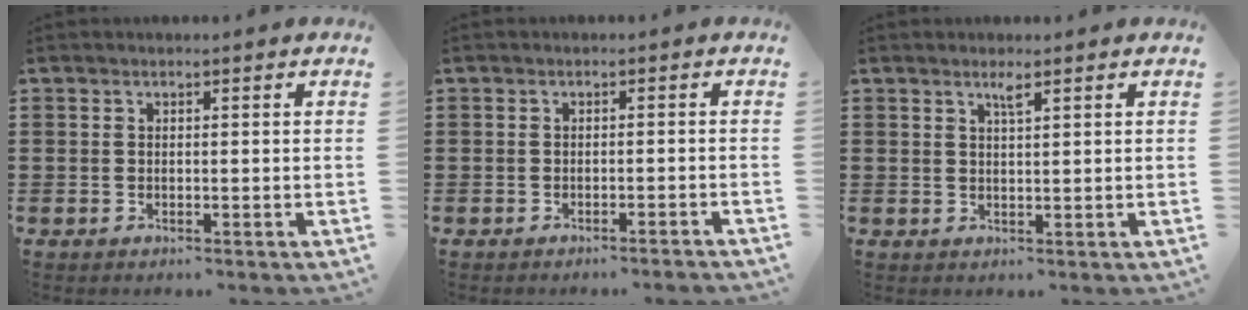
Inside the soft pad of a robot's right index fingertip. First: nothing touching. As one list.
[{"total": 1.2, "force": [-1.0, -0.2, 0.5], "torque": [-0.009, -0.001, -0.020]}, {"total": 1.6, "force": [1.1, 0.1, 1.2], "torque": [-0.025, 0.000, 0.020]}]